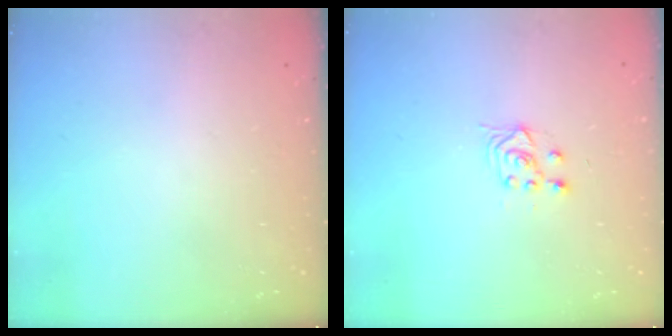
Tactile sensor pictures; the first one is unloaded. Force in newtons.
{"total": 4.2, "press": 4.0, "slide": 1.4}